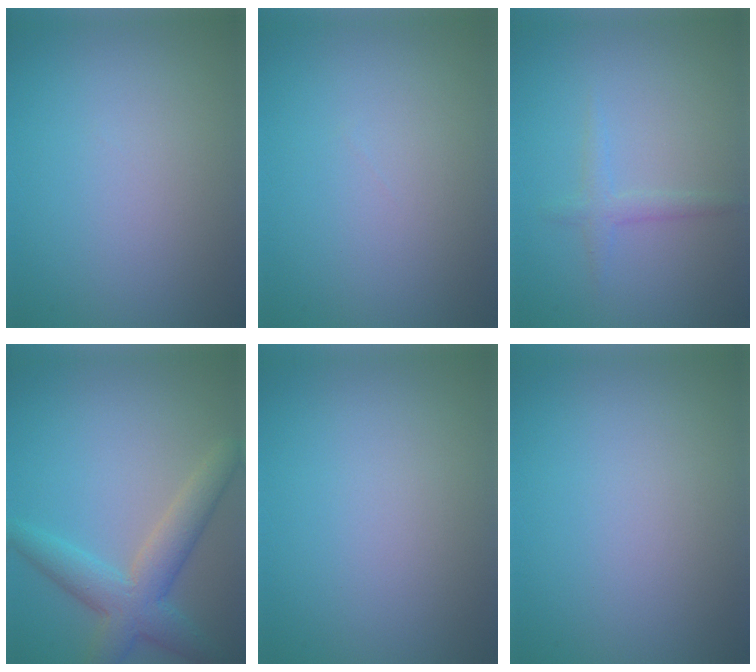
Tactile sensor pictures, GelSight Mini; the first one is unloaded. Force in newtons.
{"total": 0.0}
{"total": 1.4, "press": 1.4, "slide": 0.1}
{"total": 5.0, "press": 5.0, "slide": 0.2}
{"total": 0.0}
{"total": 0.0}